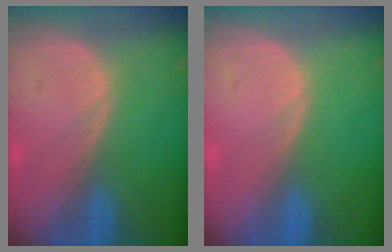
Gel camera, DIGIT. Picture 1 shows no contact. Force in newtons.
{"total": 0.0}